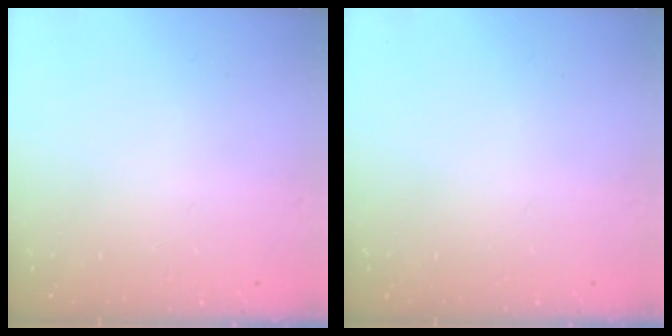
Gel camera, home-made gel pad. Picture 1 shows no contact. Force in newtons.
{"total": 0.0}